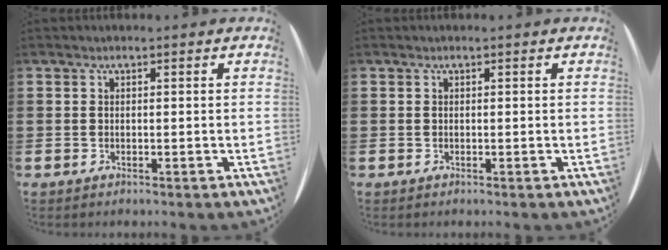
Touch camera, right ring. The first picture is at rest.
{"total": 0.0}